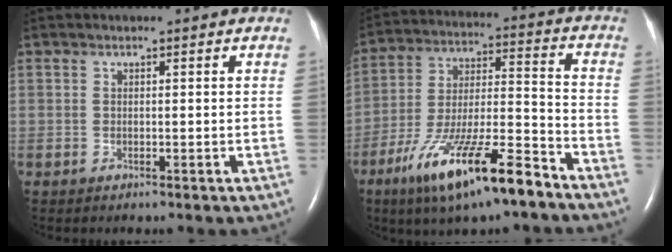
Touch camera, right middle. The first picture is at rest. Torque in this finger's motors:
{"motor_torque": [1.32, -0.82, 1.00, 0.21]}